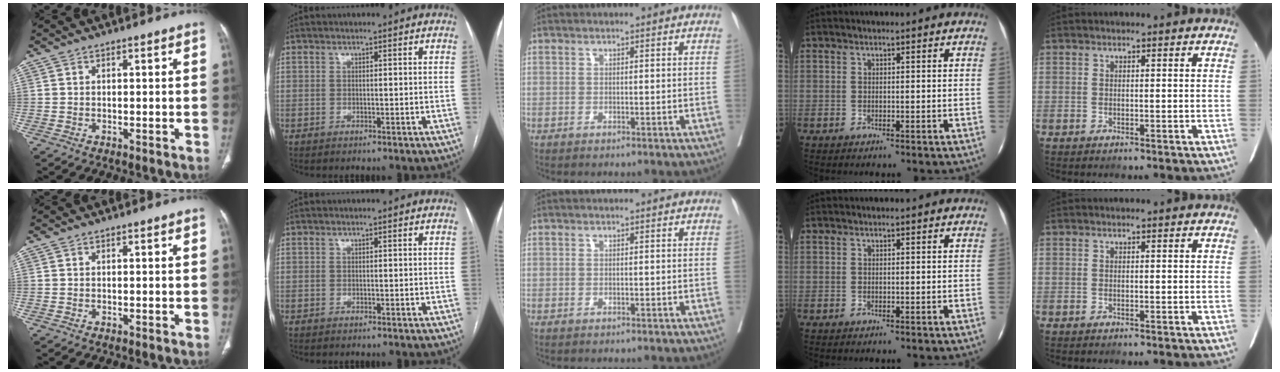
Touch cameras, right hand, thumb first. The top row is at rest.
{}